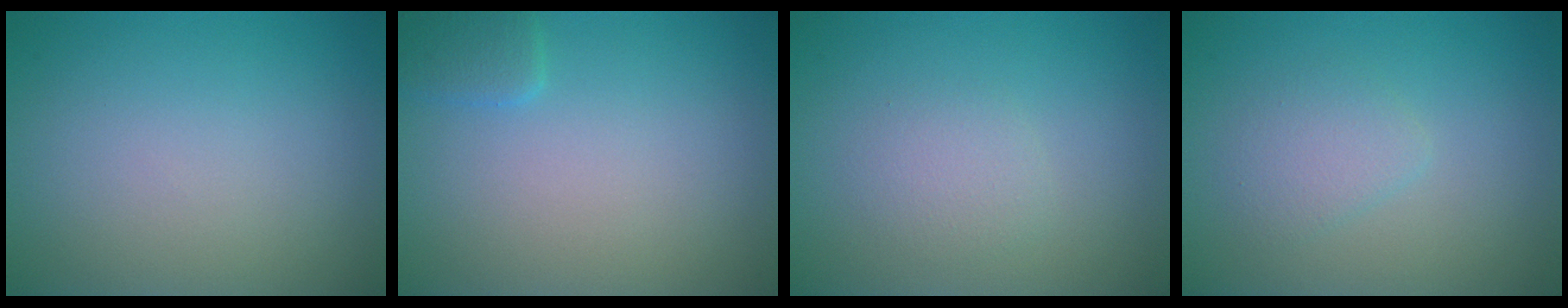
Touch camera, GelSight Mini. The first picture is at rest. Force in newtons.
{"total": 1.4, "press": 1.4, "slide": 0.1}
{"total": 1.5, "press": 1.5, "slide": 0.0}
{"total": 1.9, "press": 1.9, "slide": 0.1}